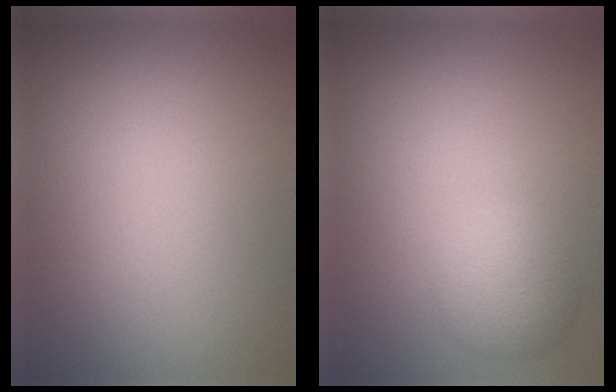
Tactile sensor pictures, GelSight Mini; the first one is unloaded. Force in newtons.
{"total": 3.4, "press": 3.4, "slide": 0.1}